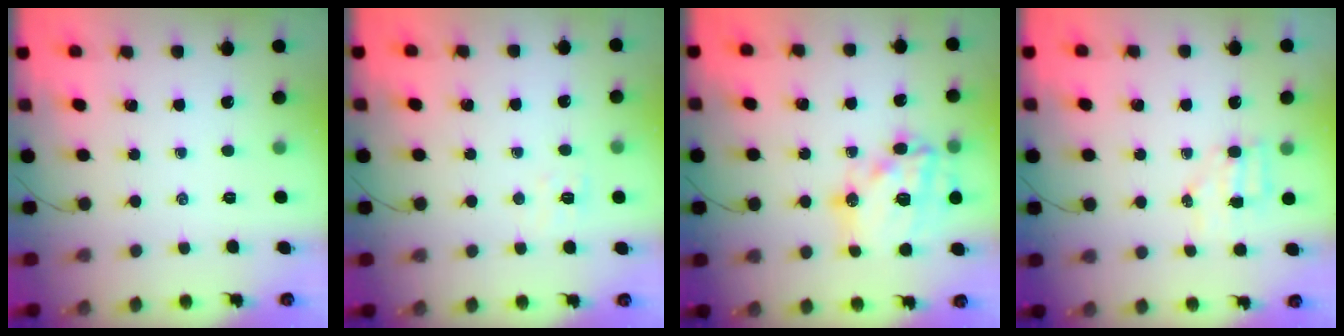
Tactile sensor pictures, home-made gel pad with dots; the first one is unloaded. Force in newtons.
{"total": 5.3, "press": 5.1, "slide": 1.2}
{"total": 20.6, "press": 20.3, "slide": 3.9}
{"total": 4.8, "press": 4.7, "slide": 0.7}